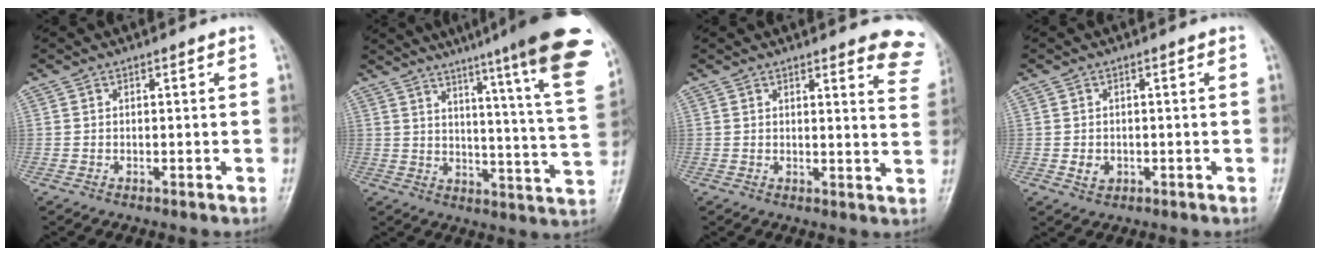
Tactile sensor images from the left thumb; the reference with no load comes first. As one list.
[{"total": 24.4, "force": [16.9, 1.5, 17.5], "torque": [-0.214, -0.093, 0.213]}, {"total": 9.8, "force": [8.2, 2.4, 5.0], "torque": [-0.018, -0.040, 0.065]}, {"total": 2.1, "force": [-0.4, 1.7, 1.1], "torque": [-0.013, 0.001, -0.003]}]